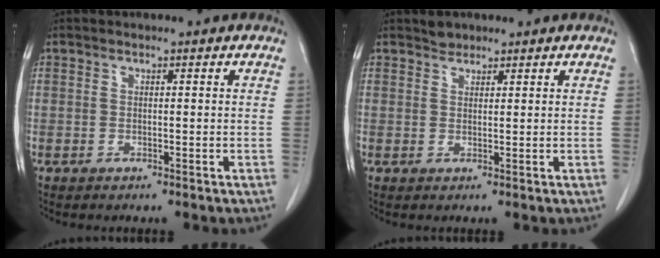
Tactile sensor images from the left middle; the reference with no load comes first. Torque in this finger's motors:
{"motor_torque": [-0.02, 0.02, -0.07, 0.00]}